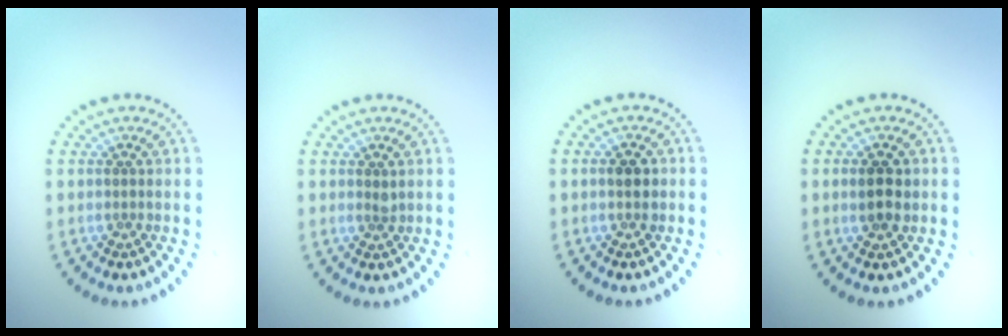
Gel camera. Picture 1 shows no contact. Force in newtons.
{"total": 0.6, "press": 0.5, "slide": 0.3}
{"total": 2.0, "press": 2.0, "slide": 0.2}
{"total": 2.5, "press": 2.5, "slide": 0.5}